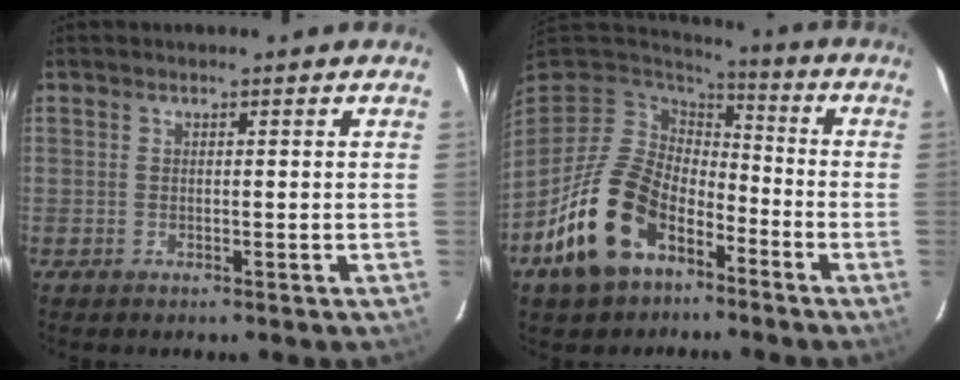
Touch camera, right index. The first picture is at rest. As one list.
[{"total": 17.8, "force": [-9.2, 11.2, 10.4], "torque": [-0.232, -0.004, -0.150]}]